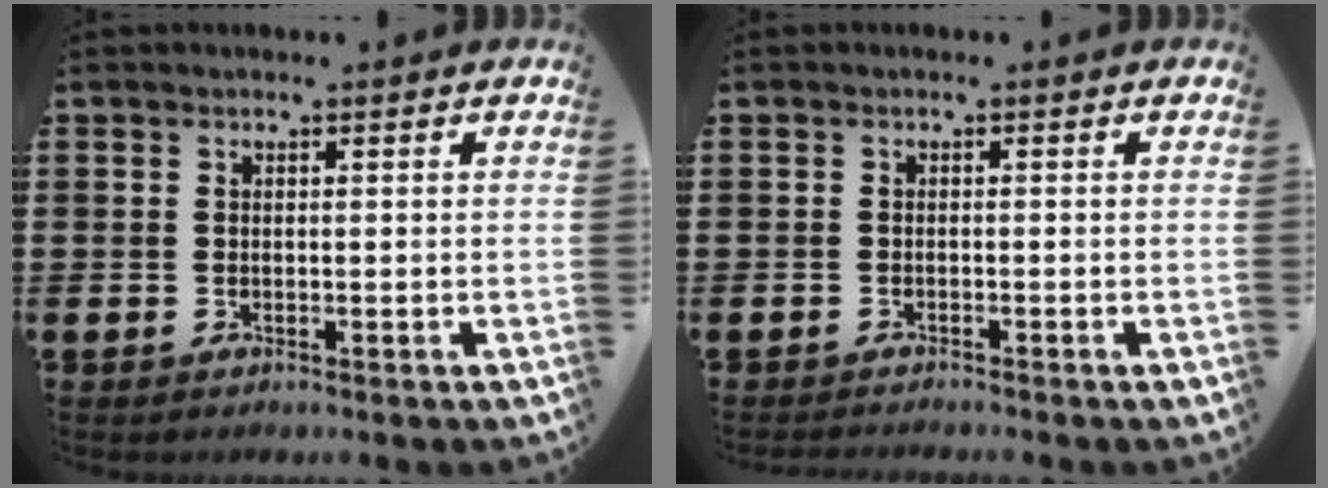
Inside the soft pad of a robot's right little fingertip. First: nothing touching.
{"total": 0.7, "force": [-0.7, -0.1, 0.0], "torque": [-0.001, -0.002, -0.014]}